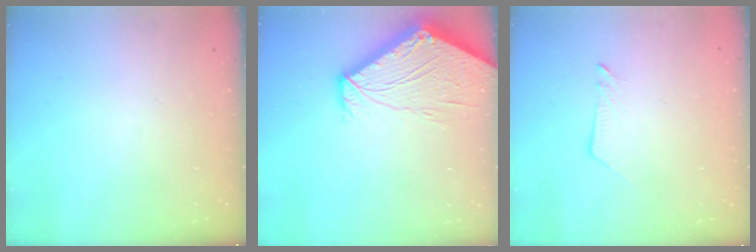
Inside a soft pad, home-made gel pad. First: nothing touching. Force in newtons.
{"total": 10.4, "press": 10.4, "slide": 1.2}
{"total": 3.7, "press": 3.7, "slide": 0.3}